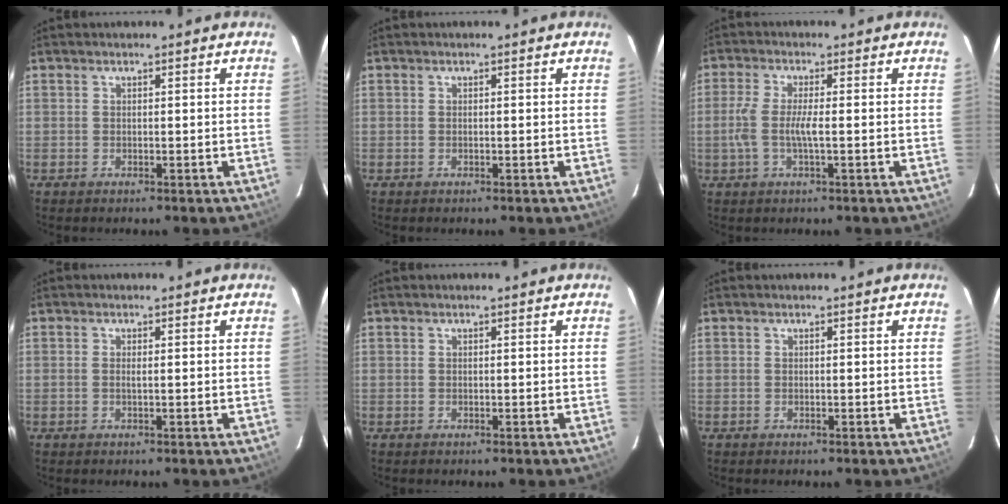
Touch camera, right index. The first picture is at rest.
{"total": 0.0}
{"total": 5.1, "force": [-1.0, 0.6, 5.0], "torque": [-0.107, -0.002, -0.019]}
{"total": 0.7, "force": [0.0, -0.1, 0.7], "torque": [-0.013, 0.000, -0.002]}
{"total": 0.0}
{"total": 0.0}